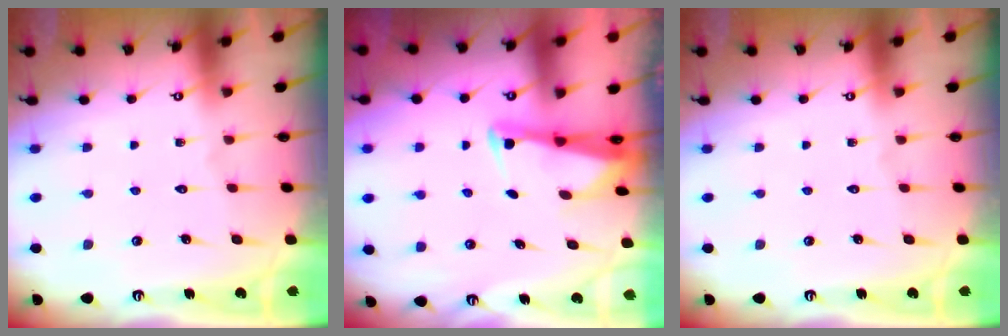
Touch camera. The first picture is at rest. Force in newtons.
{"total": 2.4, "press": 2.4, "slide": 0.5}
{"total": 0.0}